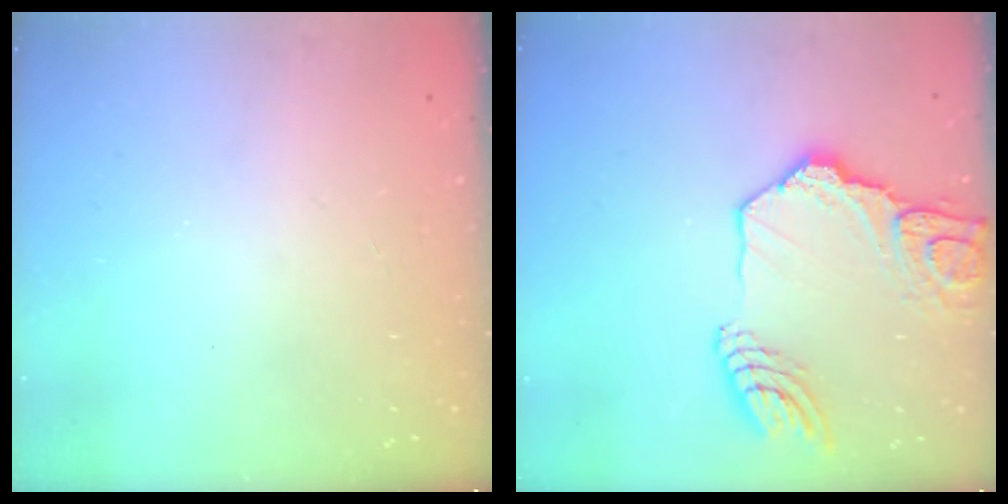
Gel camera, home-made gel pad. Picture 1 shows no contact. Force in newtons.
{"total": 18.1, "press": 18.0, "slide": 2.0}